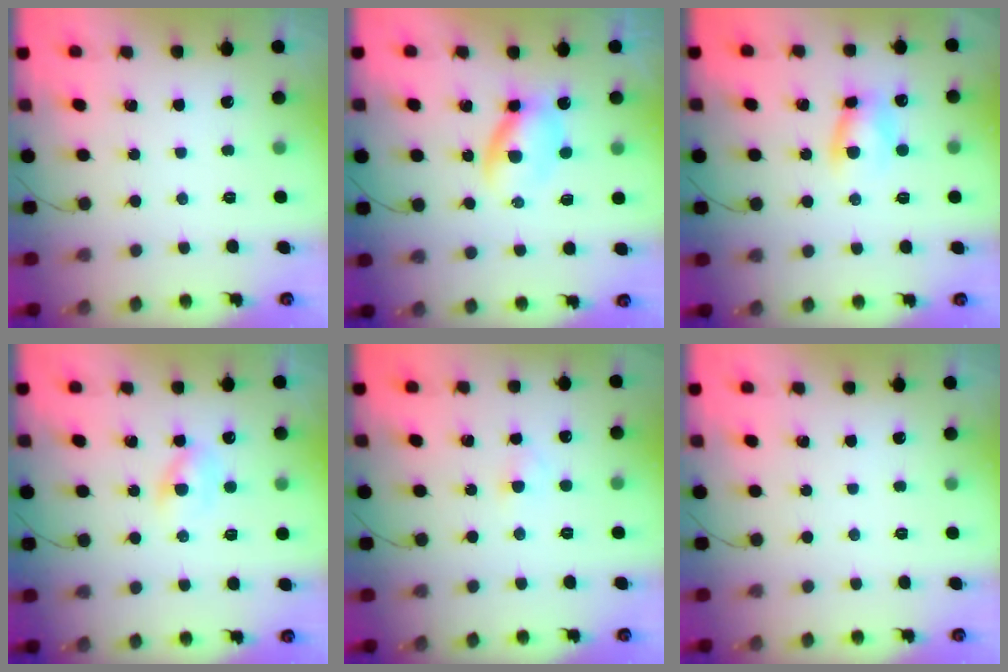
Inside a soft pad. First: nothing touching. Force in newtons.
{"total": 4.8, "press": 4.7, "slide": 0.6}
{"total": 6.9, "press": 6.8, "slide": 0.3}
{"total": 2.7, "press": 2.5, "slide": 0.9}
{"total": 2.1, "press": 1.8, "slide": 0.9}
{"total": 0.0}